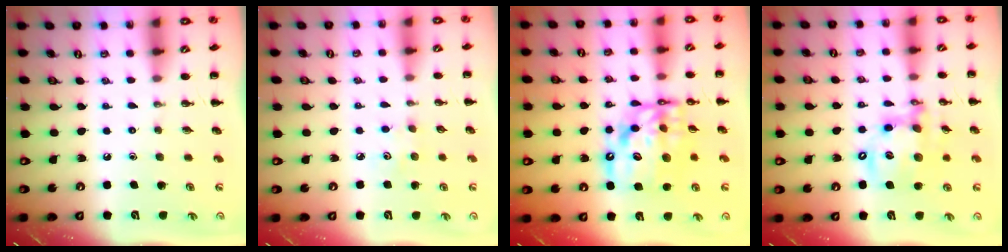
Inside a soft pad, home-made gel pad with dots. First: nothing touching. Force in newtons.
{"total": 2.7, "press": 2.6, "slide": 0.8}
{"total": 15.5, "press": 15.0, "slide": 3.9}
{"total": 13.7, "press": 13.3, "slide": 3.4}